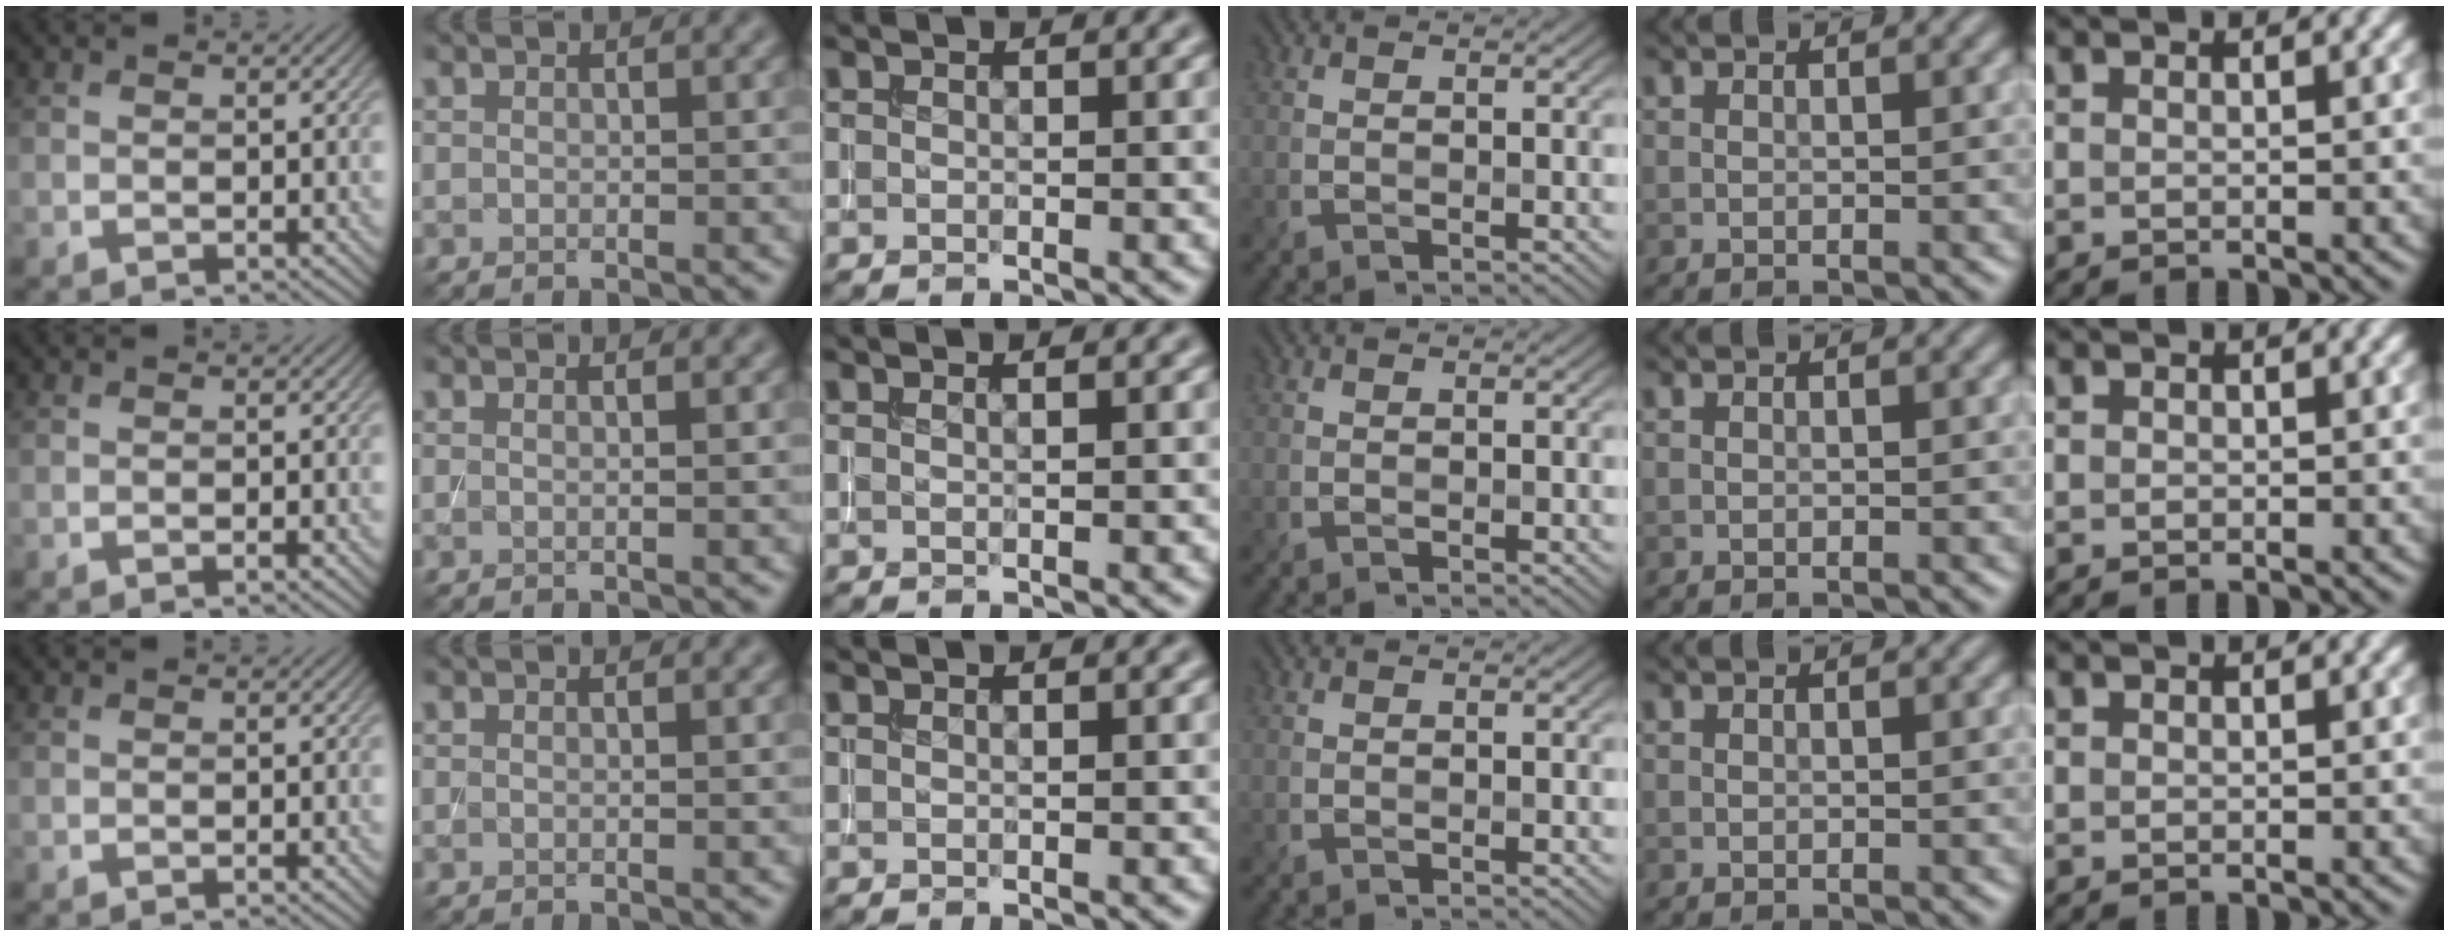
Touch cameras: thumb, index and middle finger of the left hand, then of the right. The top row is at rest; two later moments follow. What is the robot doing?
{"motion": "insert", "object": "drawer"}